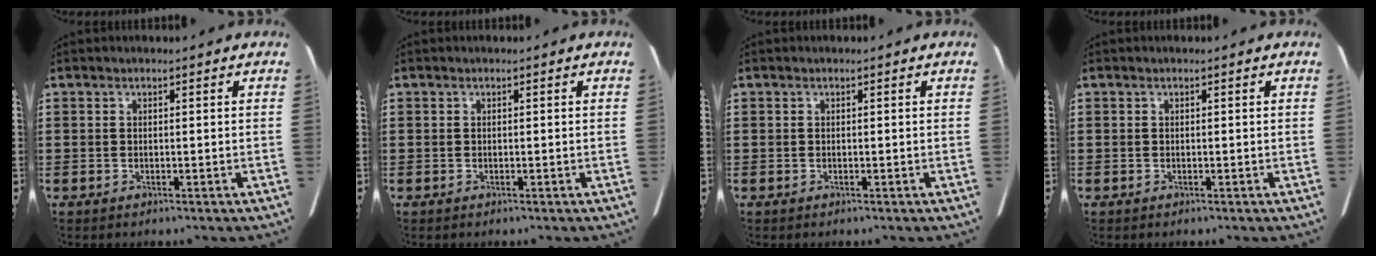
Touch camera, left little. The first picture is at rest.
{"total": 0.0}
{"total": 0.0}
{"total": 0.0}